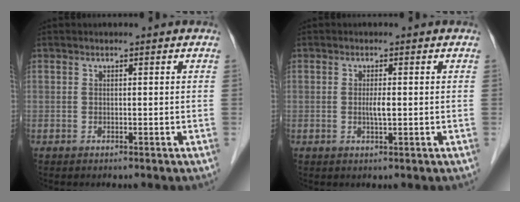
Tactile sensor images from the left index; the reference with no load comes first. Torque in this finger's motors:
{"motor_torque": [0.37, 0.28, 0.04, 0.01]}